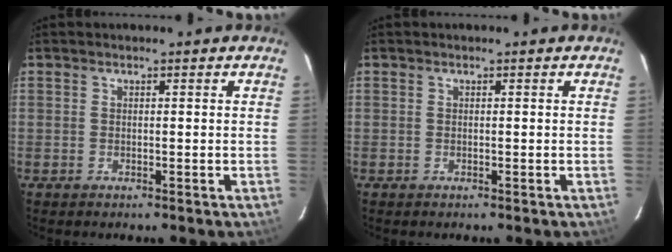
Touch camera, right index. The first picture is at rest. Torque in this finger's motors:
{"motor_torque": [0.00, 0.00, -0.04, 0.00]}